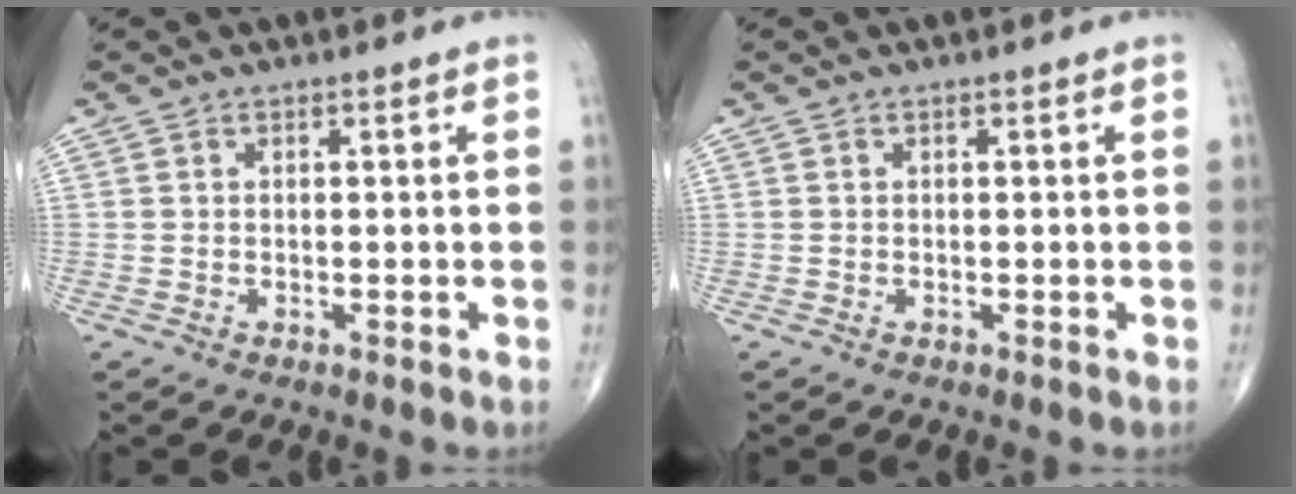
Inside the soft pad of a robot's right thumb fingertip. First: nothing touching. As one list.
[{"total": 0.0}]